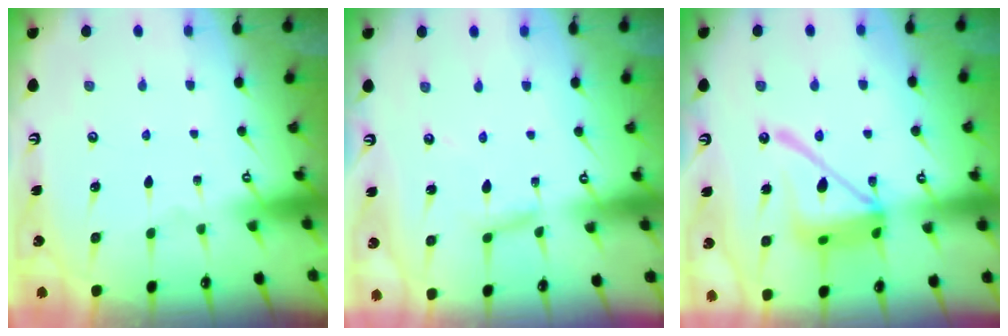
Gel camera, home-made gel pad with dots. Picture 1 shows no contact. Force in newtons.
{"total": 4.6, "press": 4.6, "slide": 0.3}
{"total": 17.4, "press": 17.3, "slide": 1.8}